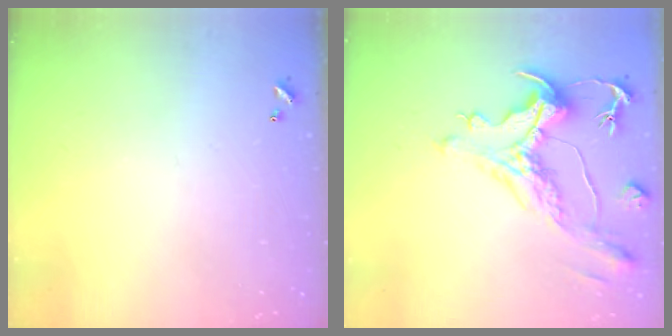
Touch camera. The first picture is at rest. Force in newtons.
{"total": 1.9, "press": 0.9, "slide": 1.6}